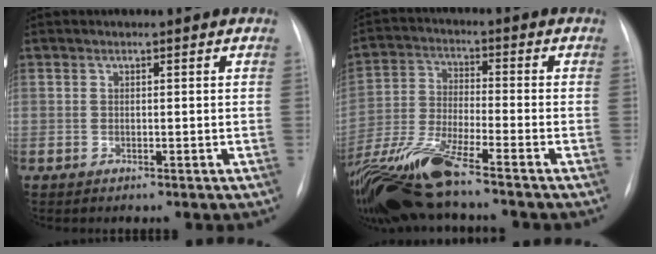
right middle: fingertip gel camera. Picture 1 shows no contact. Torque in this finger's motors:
{"motor_torque": [1.08, -1.02, 0.28, 0.11]}